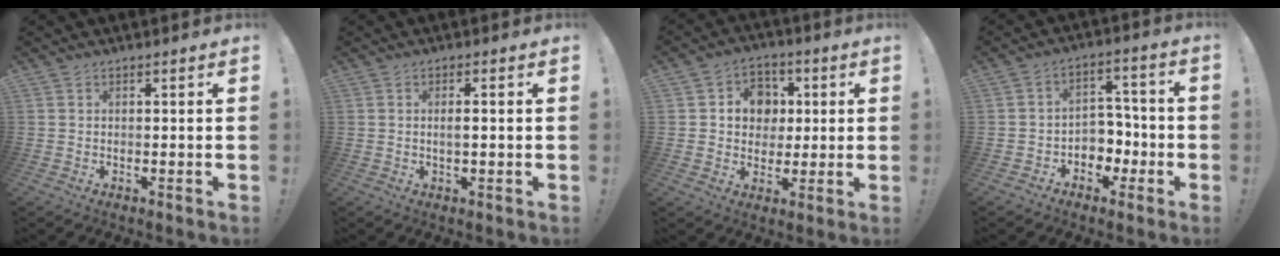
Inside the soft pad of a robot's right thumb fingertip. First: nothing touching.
{"total": 2.4, "force": [-0.1, 0.4, 2.3], "torque": [-0.039, -0.001, -0.005]}
{"total": 10.2, "force": [1.7, 9.3, 3.8], "torque": [-0.045, -0.002, 0.039]}
{"total": 7.5, "force": [-2.0, 6.9, 2.1], "torque": [-0.022, 0.016, -0.027]}